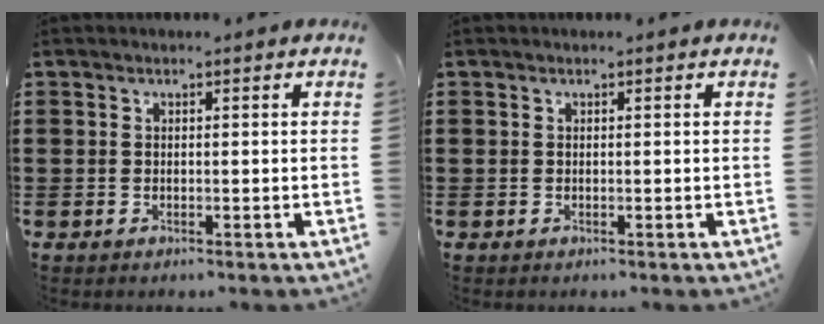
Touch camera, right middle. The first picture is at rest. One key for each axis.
{"total": 0.0}